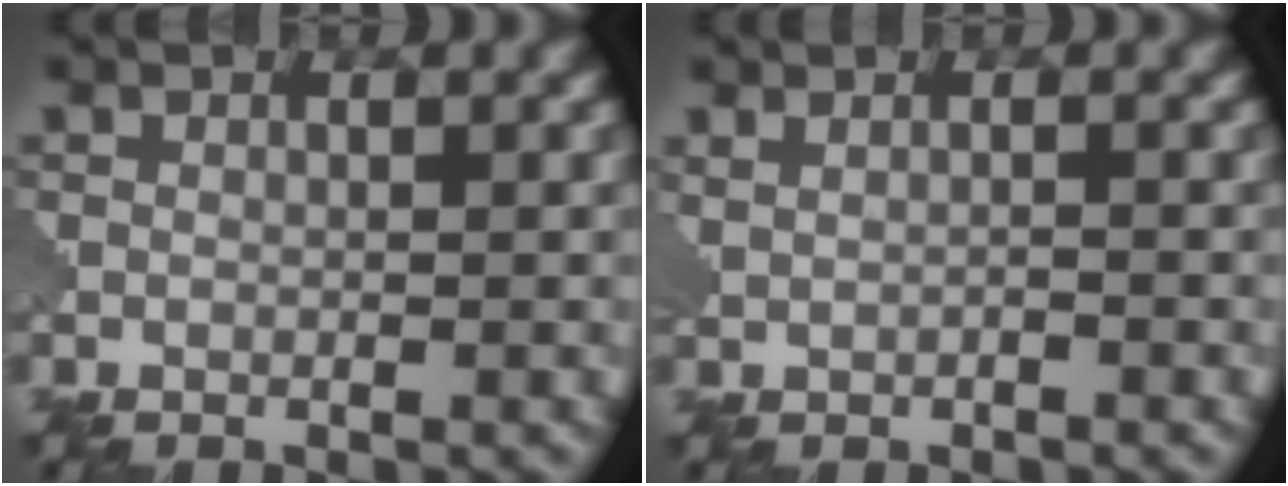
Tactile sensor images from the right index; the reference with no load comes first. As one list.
[{"total": 0.8, "force": [0.4, 0.3, 0.6], "torque": [-0.019, -0.005, 0.002]}]